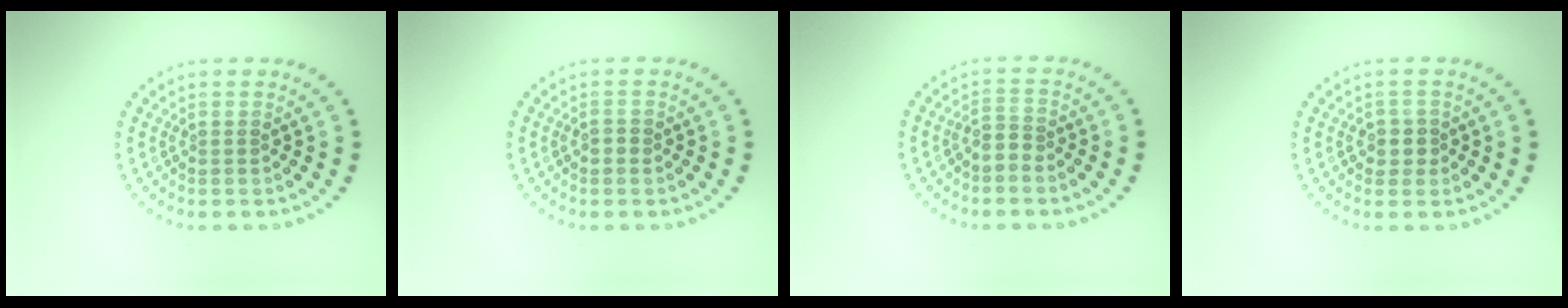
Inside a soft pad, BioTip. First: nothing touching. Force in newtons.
{"total": 0.8, "press": 0.8, "slide": 0.2}
{"total": 1.7, "press": 1.2, "slide": 1.2}
{"total": 1.6, "press": 1.4, "slide": 0.7}